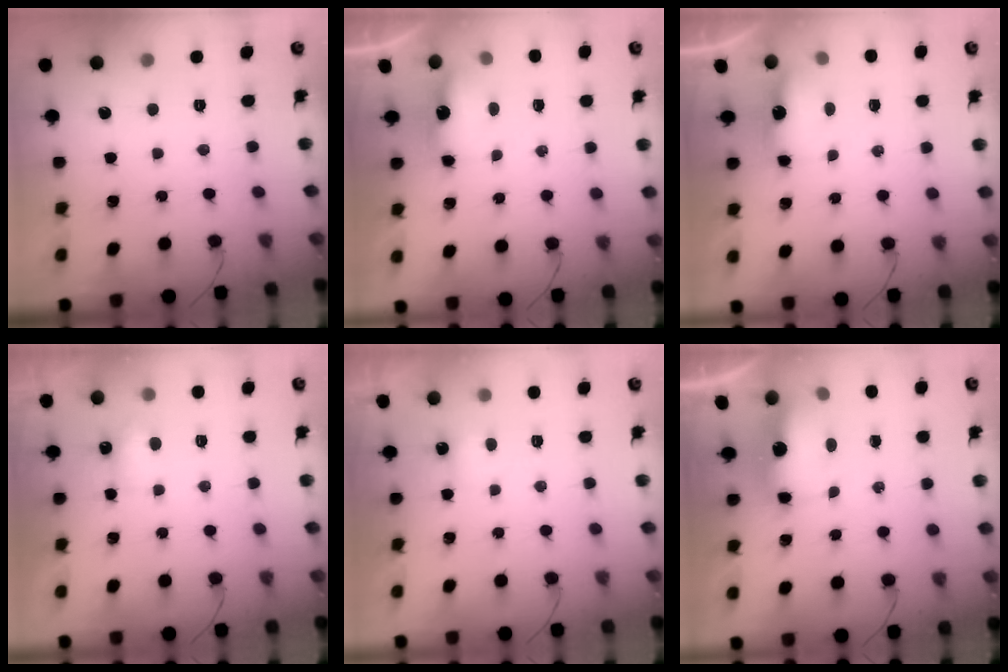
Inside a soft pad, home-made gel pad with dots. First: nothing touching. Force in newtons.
{"total": 6.2, "press": 6.1, "slide": 0.8}
{"total": 6.2, "press": 6.1, "slide": 0.8}
{"total": 4.3, "press": 4.1, "slide": 1.2}
{"total": 2.8, "press": 2.7, "slide": 0.7}
{"total": 9.5, "press": 9.5, "slide": 0.5}